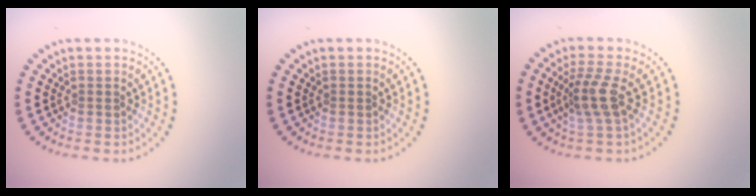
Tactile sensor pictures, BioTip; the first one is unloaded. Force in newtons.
{"total": 0.0}
{"total": 2.8, "press": 2.1, "slide": 1.8}